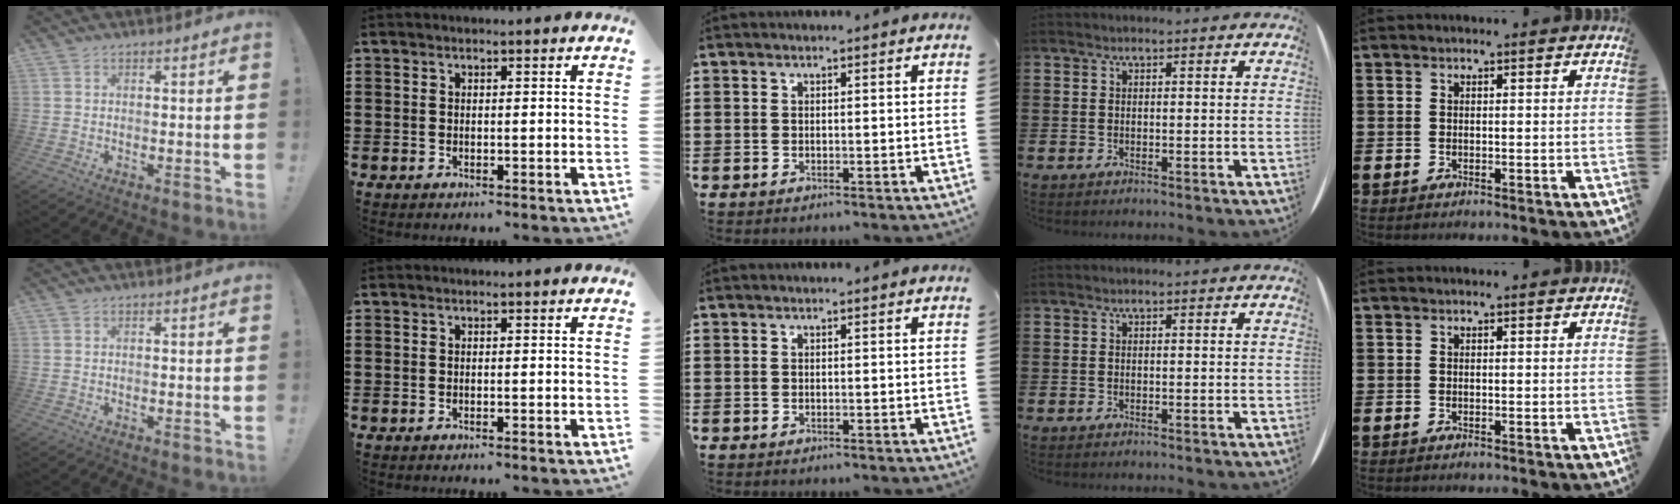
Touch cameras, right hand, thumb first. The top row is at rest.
{}